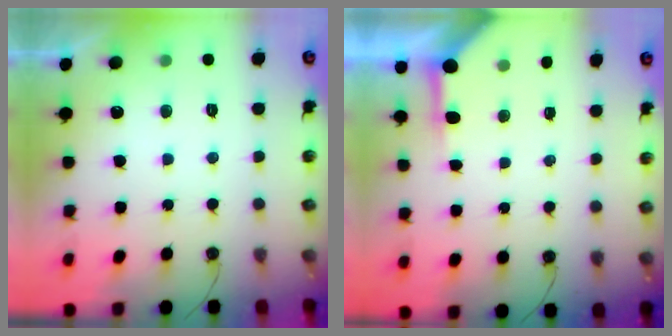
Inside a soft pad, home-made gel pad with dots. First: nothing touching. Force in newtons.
{"total": 3.8, "press": 3.7, "slide": 0.4}